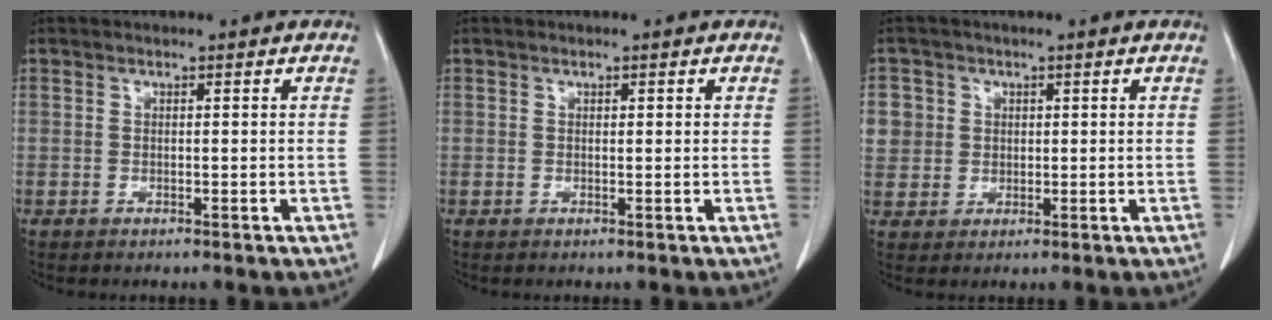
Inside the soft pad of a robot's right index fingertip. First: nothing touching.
{"total": 0.5, "force": [0.2, 0.2, 0.4], "torque": [-0.006, 0.000, 0.004]}
{"total": 7.3, "force": [1.8, 6.9, 1.5], "torque": [-0.042, 0.018, 0.044]}